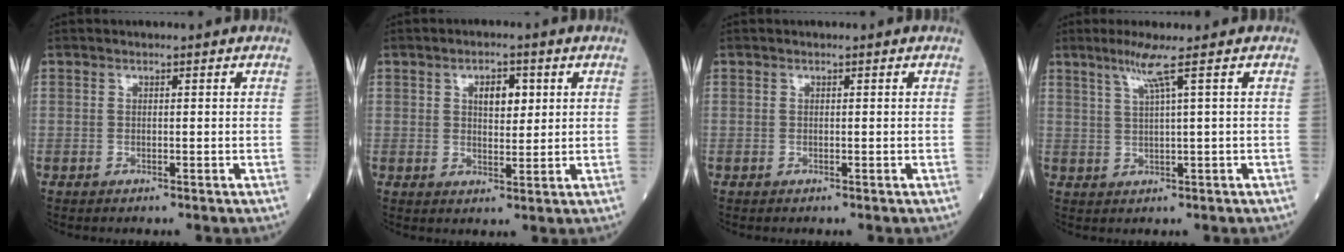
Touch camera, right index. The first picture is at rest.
{"total": 4.4, "force": [1.5, 2.1, 3.5], "torque": [-0.054, 0.004, 0.024]}
{"total": 0.0}
{"total": 3.9, "force": [2.1, -1.2, 3.1], "torque": [-0.066, -0.002, 0.046]}